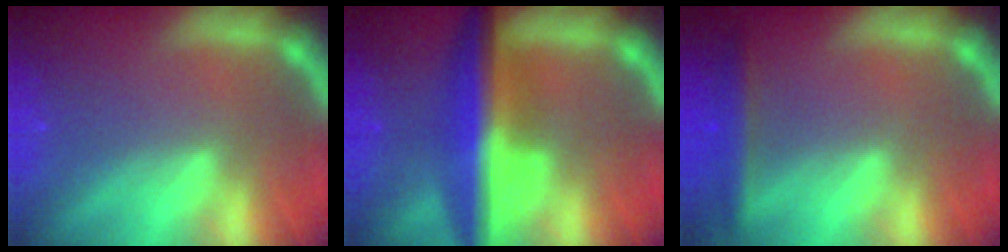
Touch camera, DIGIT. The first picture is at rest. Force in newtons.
{"total": 9.0}
{"total": 3.0}